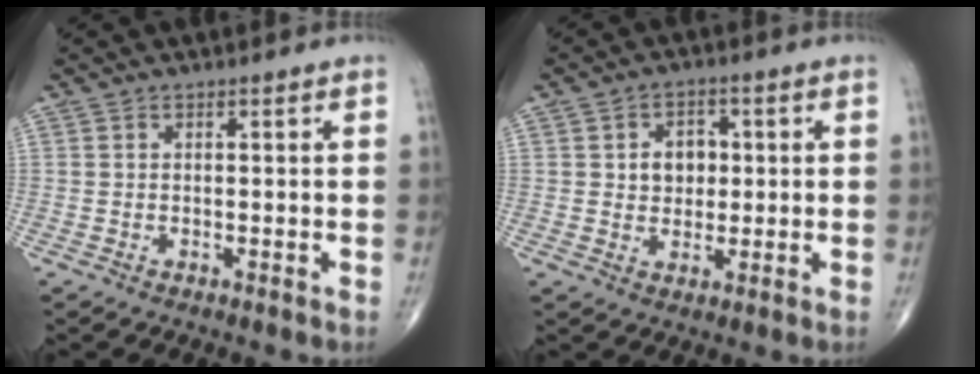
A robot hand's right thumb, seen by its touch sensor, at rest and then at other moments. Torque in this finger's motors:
{"motor_torque": [-0.12, -0.12, 0.33, -0.04, 0.07]}